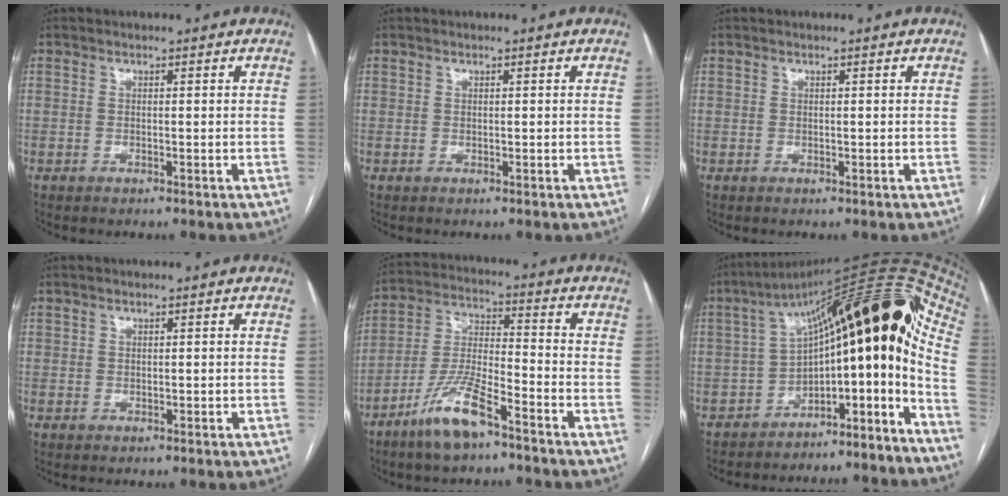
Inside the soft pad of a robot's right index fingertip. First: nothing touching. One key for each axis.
{"total": 0.0}
{"total": 0.0}
{"total": 0.6, "fx": 0.4, "fy": 0.5, "fz": 0.2, "tx": 0.000, "ty": 0.001, "tz": 0.007}
{"total": 10.4, "fx": -6.9, "fy": 2.0, "fz": 7.5, "tx": -0.161, "ty": -0.011, "tz": -0.136}
{"total": 21.7, "fx": -8.1, "fy": 7.3, "fz": 18.8, "tx": -0.188, "ty": 0.096, "tz": -0.103}